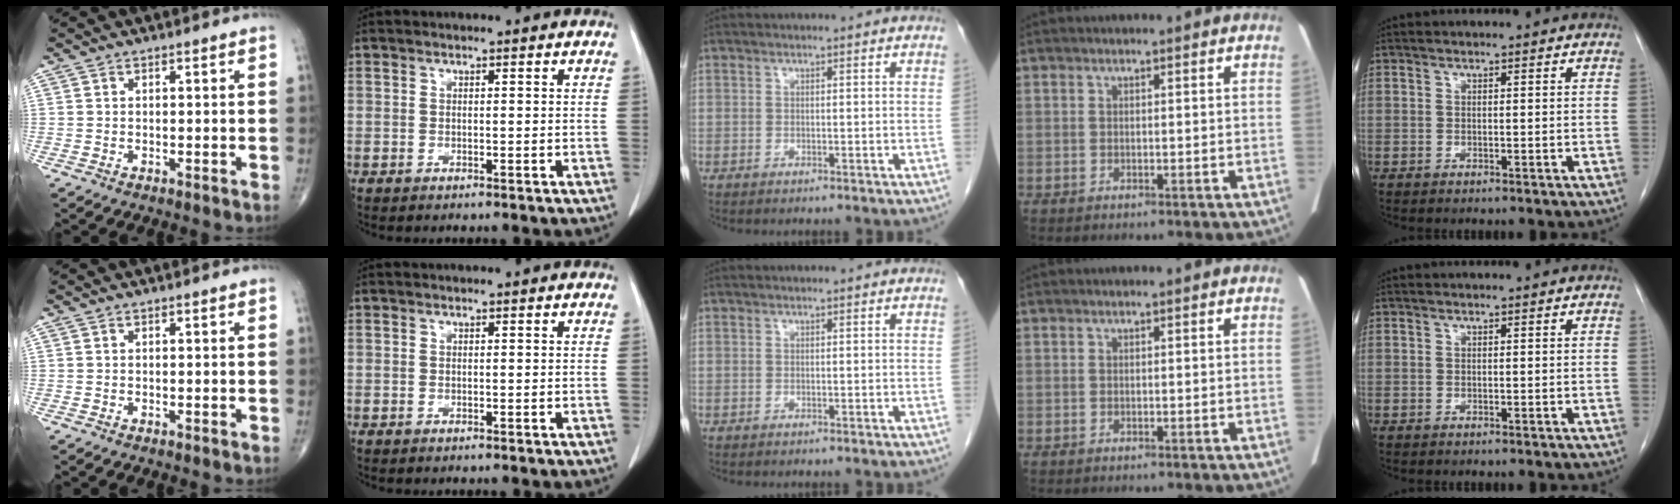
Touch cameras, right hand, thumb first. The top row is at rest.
{}